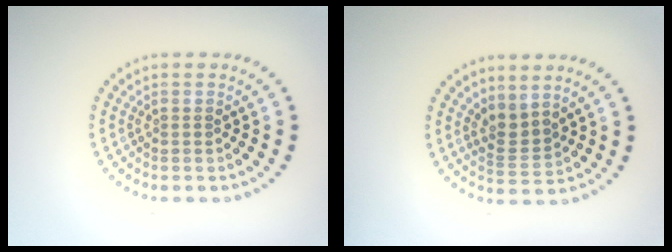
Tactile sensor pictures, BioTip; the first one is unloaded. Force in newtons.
{"total": 2.3, "press": 1.5, "slide": 1.7}